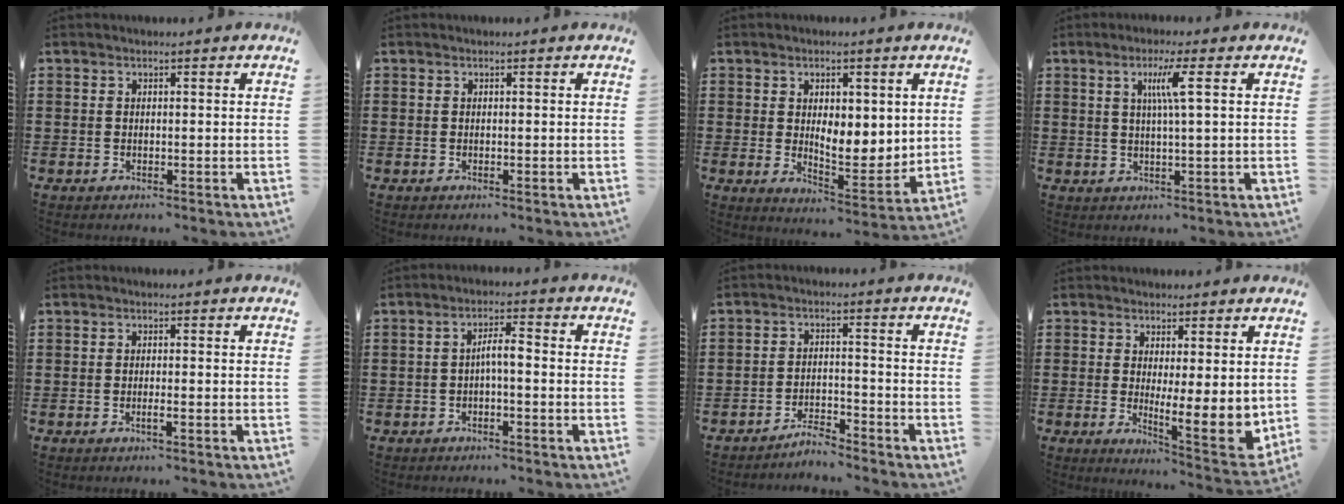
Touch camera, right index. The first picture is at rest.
{"total": 0.0}
{"total": 5.3, "force": [2.0, 3.0, 3.9], "torque": [-0.069, -0.009, 0.031]}
{"total": 5.0, "force": [1.6, -0.1, 4.7], "torque": [-0.096, 0.000, 0.022]}
{"total": 1.1, "force": [-0.6, 0.0, 1.0], "torque": [-0.017, -0.004, -0.011]}
{"total": 3.0, "force": [-0.7, 0.6, 2.8], "torque": [-0.053, 0.005, -0.015]}
{"total": 3.4, "force": [-3.4, 0.3, 0.6], "torque": [-0.015, 0.005, -0.069]}
{"total": 5.9, "force": [1.5, 1.8, 5.4], "torque": [-0.072, -0.033, 0.027]}